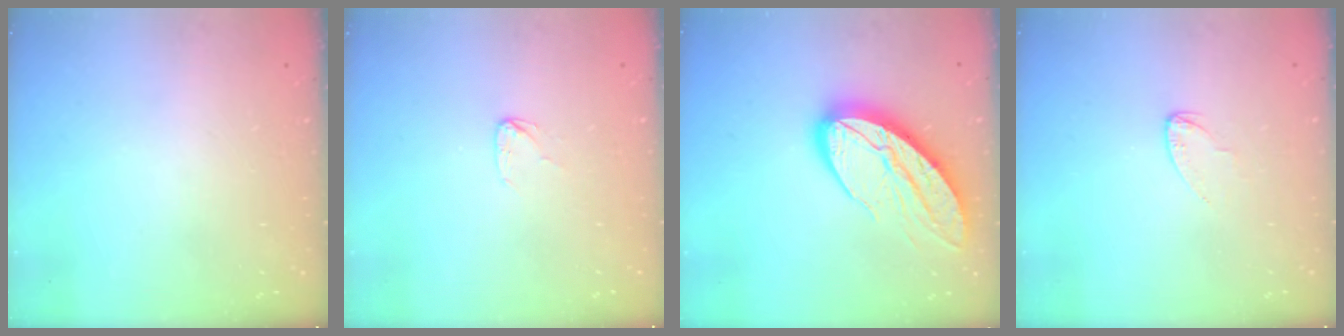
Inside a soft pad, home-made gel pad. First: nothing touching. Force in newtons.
{"total": 3.5, "press": 3.5, "slide": 0.2}
{"total": 13.7, "press": 13.7, "slide": 1.4}
{"total": 2.1, "press": 2.1, "slide": 0.2}